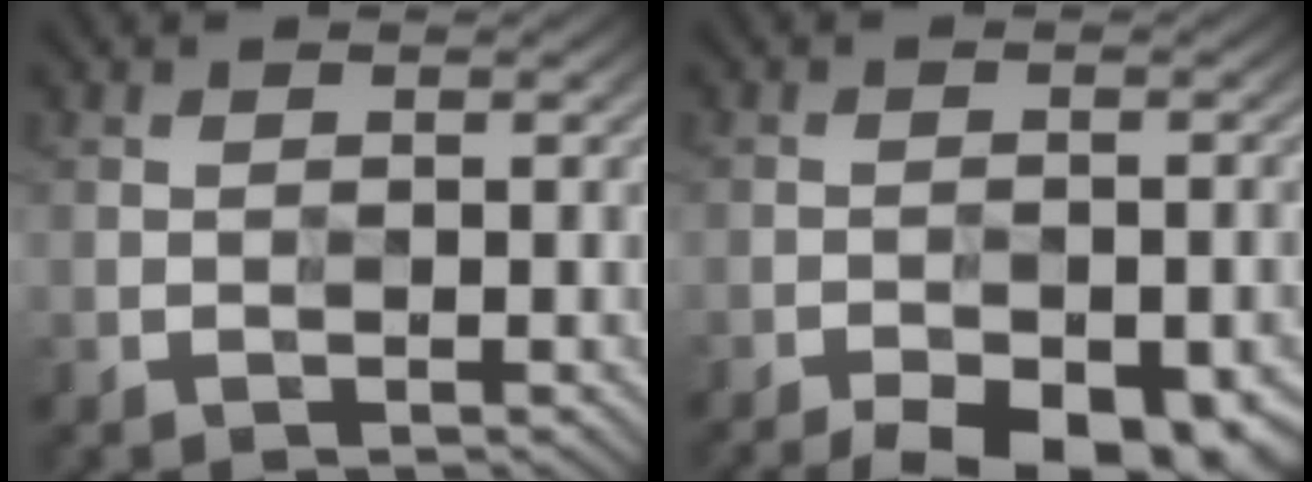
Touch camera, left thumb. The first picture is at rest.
{"total": 10.7, "force": [-8.4, 3.7, 5.5], "torque": [-0.075, -0.028, -0.108]}